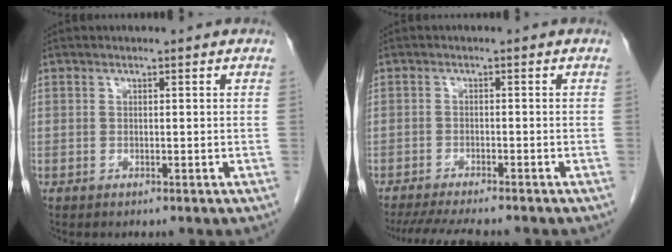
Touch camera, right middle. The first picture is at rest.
{"total": 9.3, "force": [-8.2, 1.2, 4.4], "torque": [-0.066, -0.016, -0.123]}